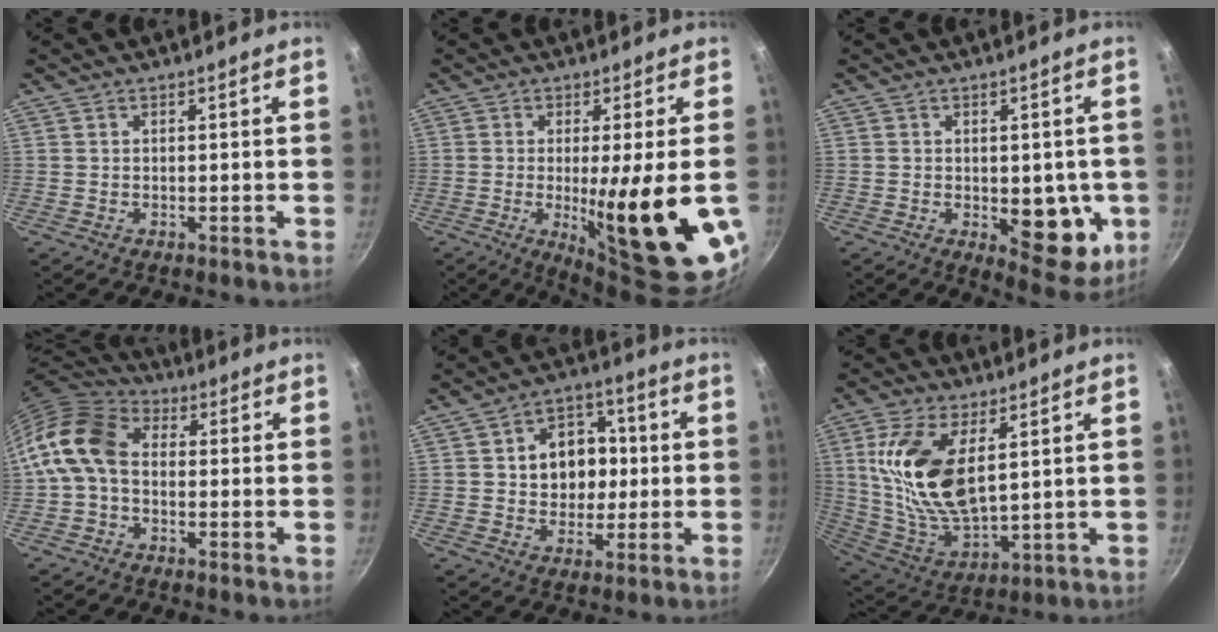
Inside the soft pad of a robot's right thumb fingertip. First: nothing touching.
{"total": 18.5, "force": [-3.4, 2.8, 17.9], "torque": [-0.246, -0.018, -0.037]}
{"total": 11.7, "force": [-1.9, 6.1, 9.8], "torque": [-0.066, -0.011, -0.017]}
{"total": 12.0, "force": [-0.3, 8.6, 8.3], "torque": [-0.143, 0.034, -0.029]}
{"total": 11.4, "force": [1.1, 9.2, 6.8], "torque": [-0.059, 0.012, 0.013]}
{"total": 17.4, "force": [4.7, 8.4, 14.5], "torque": [-0.282, -0.031, 0.101]}